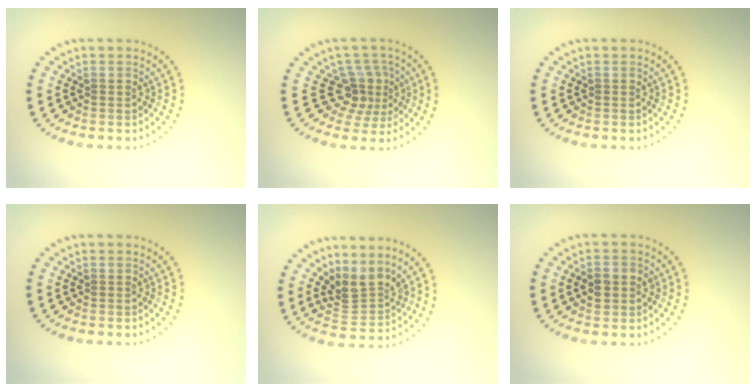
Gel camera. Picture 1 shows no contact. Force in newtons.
{"total": 3.2, "press": 2.2, "slide": 2.4}
{"total": 0.0}
{"total": 0.0}
{"total": 3.3, "press": 2.3, "slide": 2.3}
{"total": 2.0, "press": 2.0, "slide": 0.2}